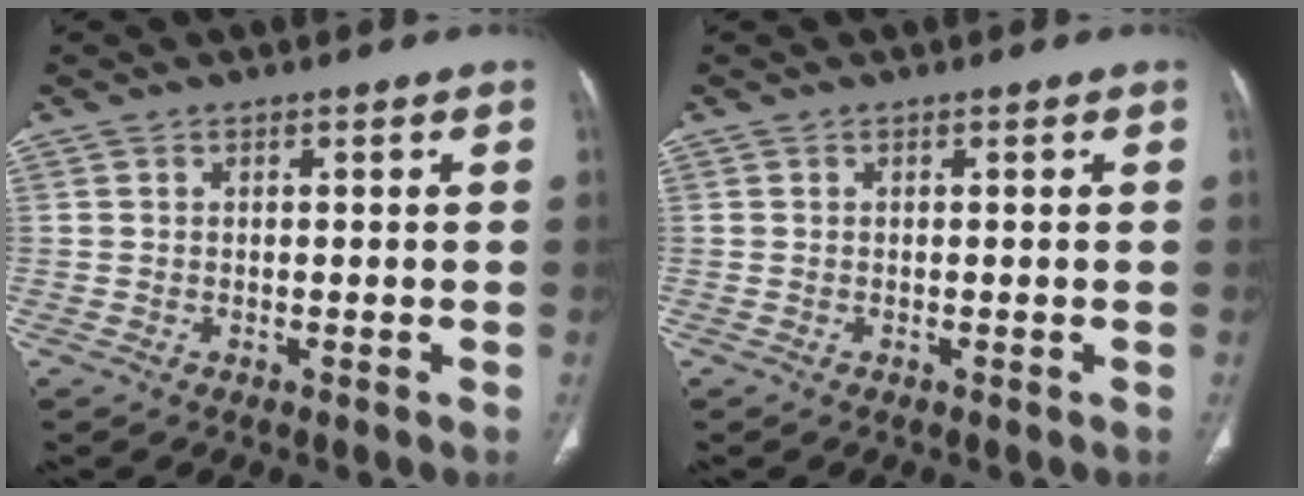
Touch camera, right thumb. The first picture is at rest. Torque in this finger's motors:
{"motor_torque": [0.00, 0.00, -0.01, -0.01, 0.03]}